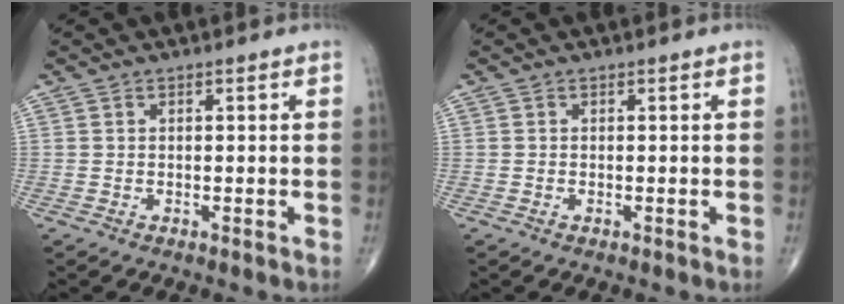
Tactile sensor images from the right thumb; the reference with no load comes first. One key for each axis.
{"total": 0.0}